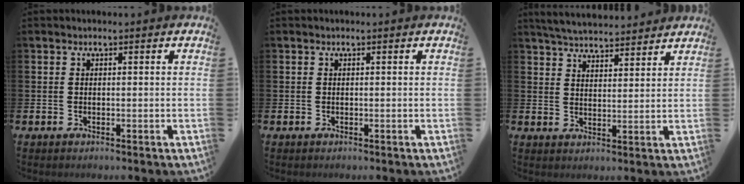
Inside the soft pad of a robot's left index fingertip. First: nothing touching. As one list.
[{"total": 0.0}, {"total": 5.1, "force": [5.0, 0.5, 0.4], "torque": [-0.020, -0.030, 0.089]}]